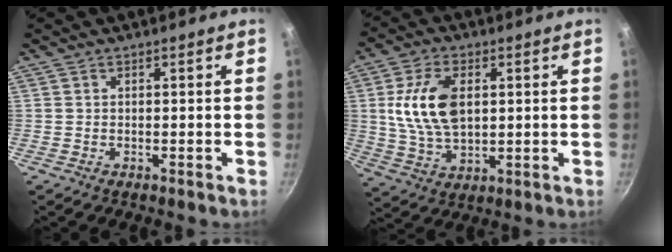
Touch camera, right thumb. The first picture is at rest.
{"total": 12.8, "force": [2.2, 7.6, 10.1], "torque": [-0.178, -0.005, 0.043]}